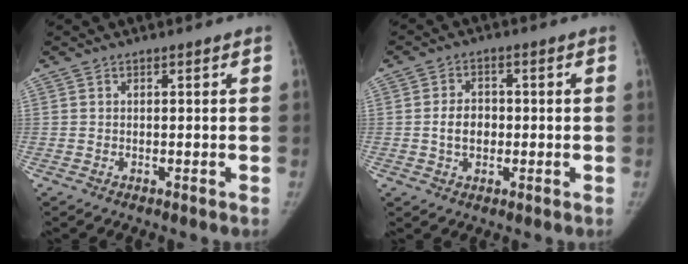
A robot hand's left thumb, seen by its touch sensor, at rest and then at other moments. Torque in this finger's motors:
{"motor_torque": [0.53, 0.54, 0.25, -0.06, 0.15]}